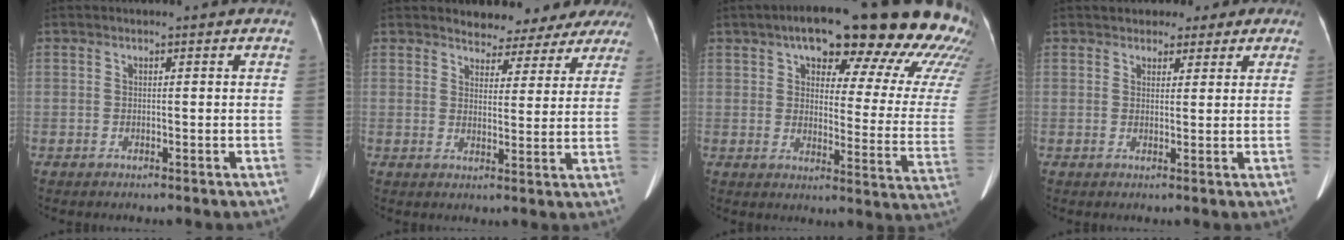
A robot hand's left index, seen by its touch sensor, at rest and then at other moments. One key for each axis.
{"total": 10.7, "fx": 9.9, "fy": 3.5, "fz": 2.2, "tx": -0.005, "ty": -0.018, "tz": 0.097}
{"total": 25.2, "fx": 18.8, "fy": 6.2, "fz": 15.6, "tx": -0.168, "ty": -0.033, "tz": 0.211}
{"total": 6.0, "fx": 4.1, "fy": 3.7, "fz": 2.3, "tx": -0.008, "ty": 0.002, "tz": 0.046}